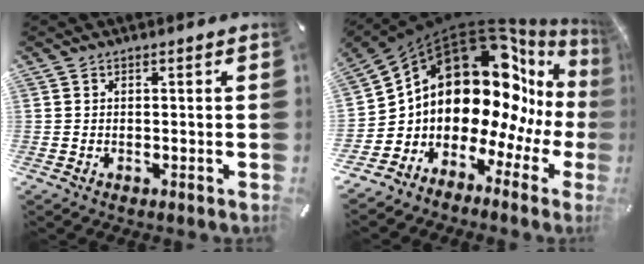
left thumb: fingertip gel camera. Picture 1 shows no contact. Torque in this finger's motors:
{"motor_torque": [0.84, 3.11, 1.34, -0.12, 0.70]}